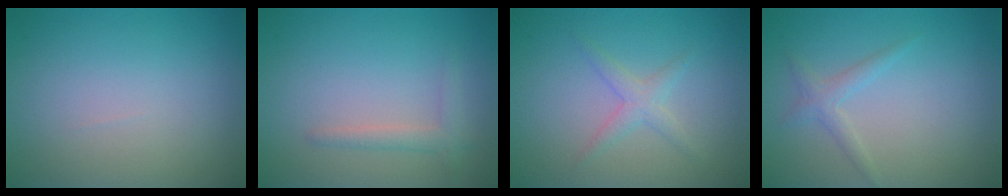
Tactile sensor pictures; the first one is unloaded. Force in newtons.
{"total": 1.6, "press": 1.6, "slide": 0.1}
{"total": 1.7, "press": 1.7, "slide": 0.1}
{"total": 1.5, "press": 1.5, "slide": 0.0}